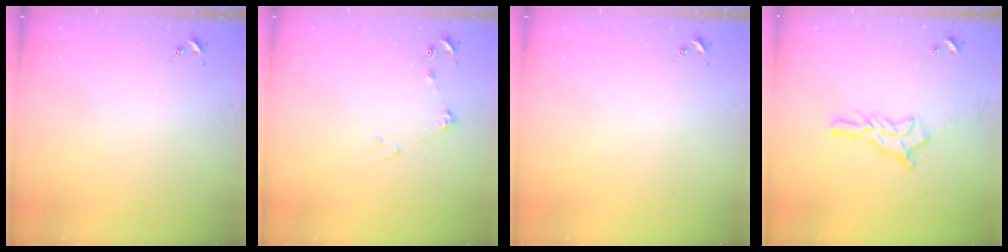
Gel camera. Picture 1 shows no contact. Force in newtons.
{"total": 4.5, "press": 4.5, "slide": 0.6}
{"total": 0.0}
{"total": 11.2, "press": 11.1, "slide": 0.7}